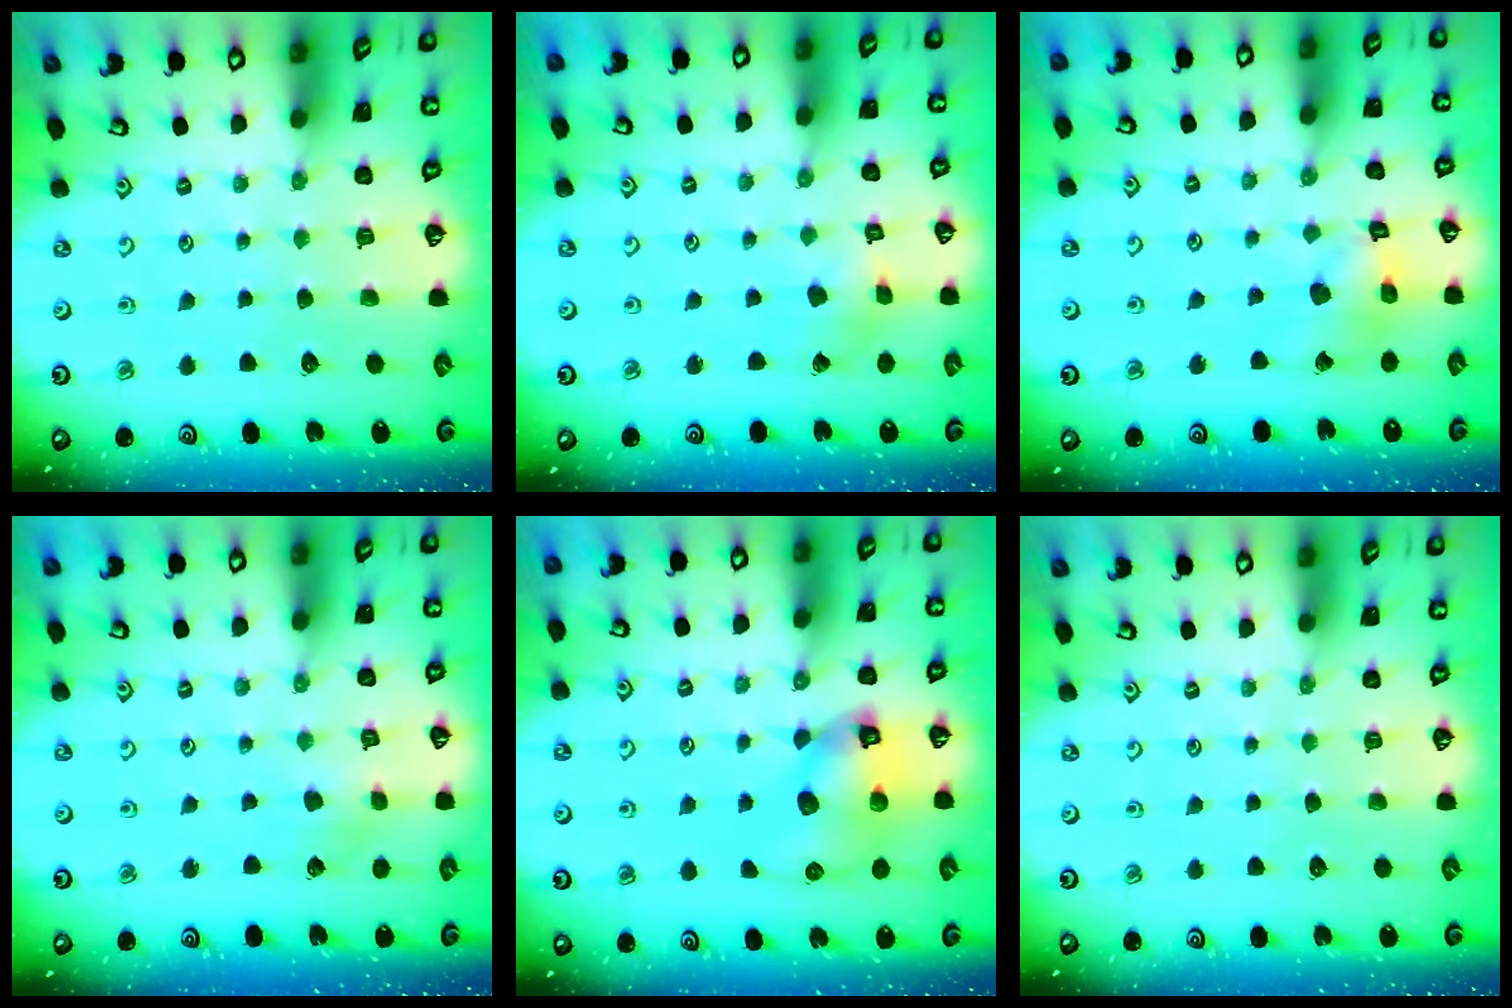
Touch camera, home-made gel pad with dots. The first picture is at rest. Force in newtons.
{"total": 2.4, "press": 2.4, "slide": 0.5}
{"total": 10.0, "press": 9.9, "slide": 1.0}
{"total": 4.1, "press": 4.0, "slide": 0.4}
{"total": 10.4, "press": 10.3, "slide": 1.6}
{"total": 0.0}